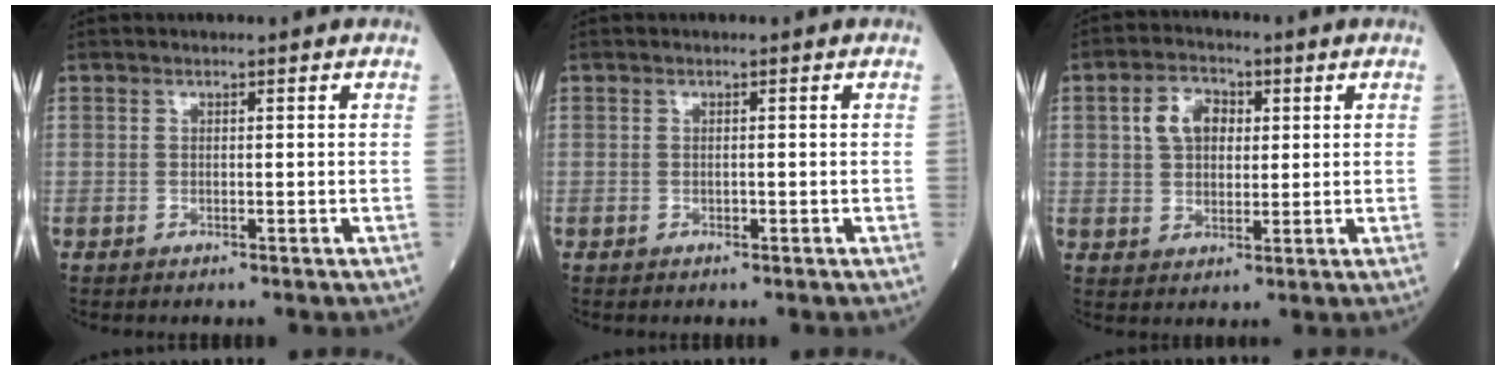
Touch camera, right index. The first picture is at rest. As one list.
[{"total": 0.0}, {"total": 6.2, "force": [1.8, 4.1, 4.2], "torque": [-0.083, 0.018, 0.035]}]